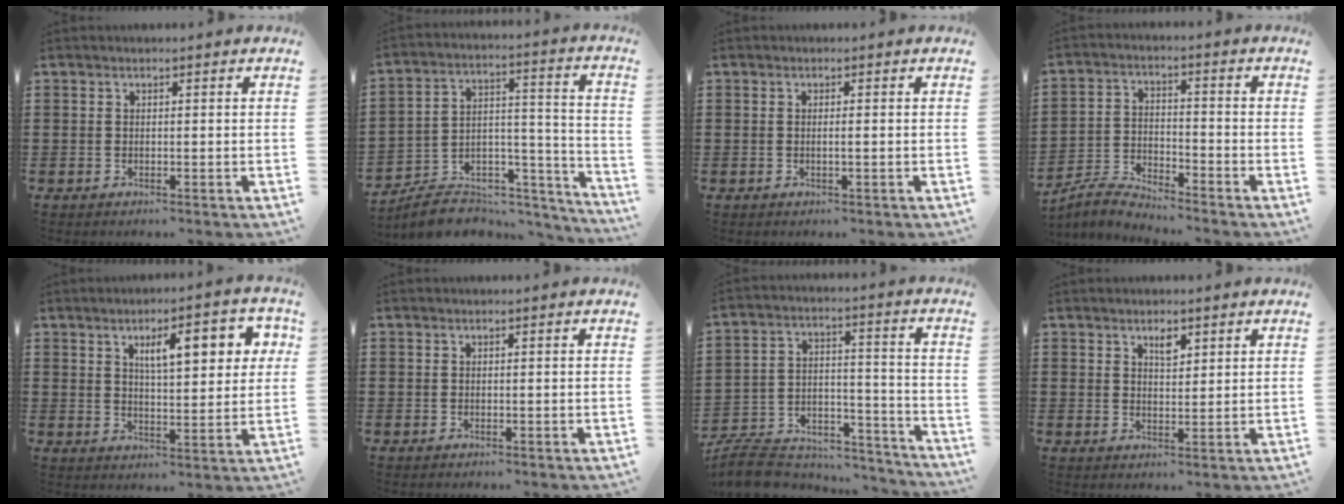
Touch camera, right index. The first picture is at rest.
{"total": 6.8, "force": [-5.7, 3.2, 1.9], "torque": [-0.034, 0.008, -0.105]}
{"total": 0.9, "force": [-0.2, -0.1, 0.9], "torque": [-0.016, -0.004, -0.003]}
{"total": 3.9, "force": [-3.9, 0.3, 0.4], "torque": [-0.027, 0.002, -0.086]}
{"total": 7.9, "force": [3.2, 2.6, 6.8], "torque": [-0.106, -0.003, 0.046]}
{"total": 0.0}
{"total": 8.5, "force": [-7.9, 2.5, 1.9], "torque": [-0.038, 0.018, -0.154]}
{"total": 2.4, "force": [1.6, 1.0, 1.5], "torque": [-0.016, -0.004, 0.025]}